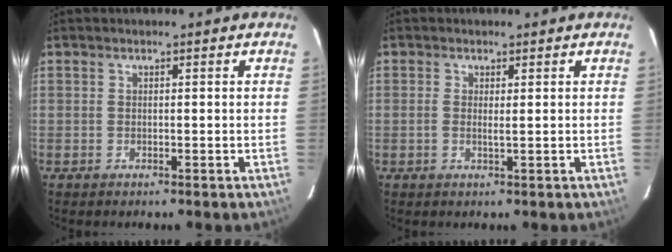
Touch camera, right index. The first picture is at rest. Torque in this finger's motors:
{"motor_torque": [-0.09, 0.08, -0.05, 0.02]}